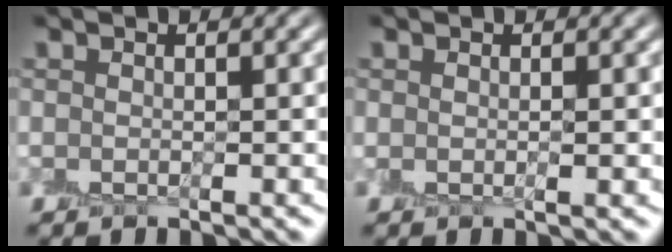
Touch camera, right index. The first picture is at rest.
{"total": 0.6, "force": [0.1, 0.2, 0.6], "torque": [-0.009, 0.000, 0.002]}